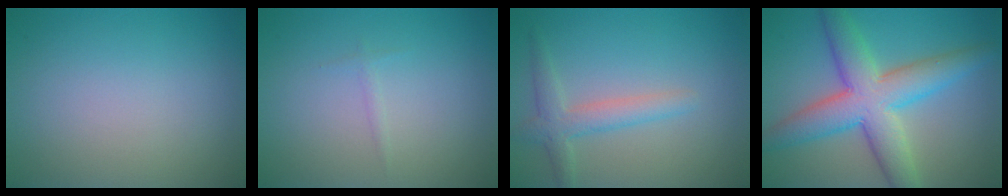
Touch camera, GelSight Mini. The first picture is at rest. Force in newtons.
{"total": 0.5, "press": 0.5, "slide": 0.1}
{"total": 2.8, "press": 2.8, "slide": 0.1}
{"total": 8.0, "press": 8.0, "slide": 0.2}